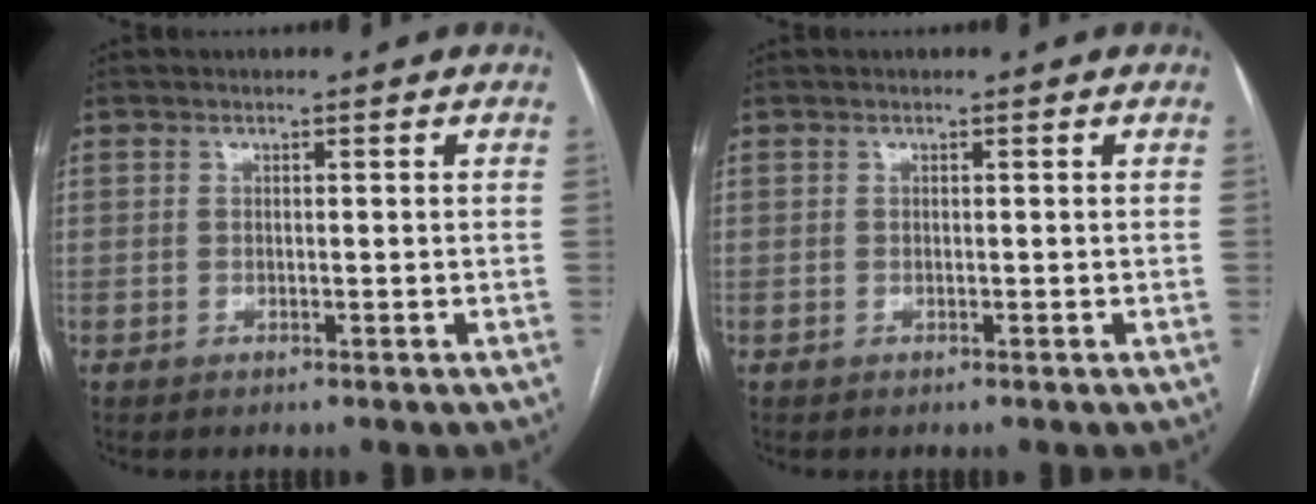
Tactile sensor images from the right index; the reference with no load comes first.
{"total": 0.0}